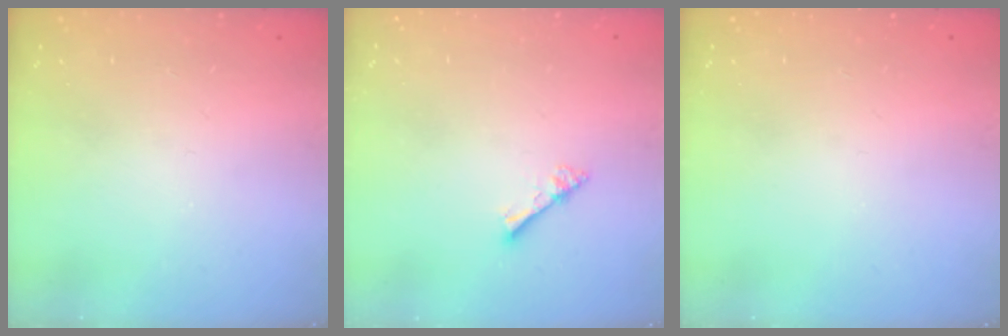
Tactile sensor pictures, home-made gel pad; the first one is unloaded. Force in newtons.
{"total": 1.8, "press": 1.8, "slide": 0.1}
{"total": 0.0}